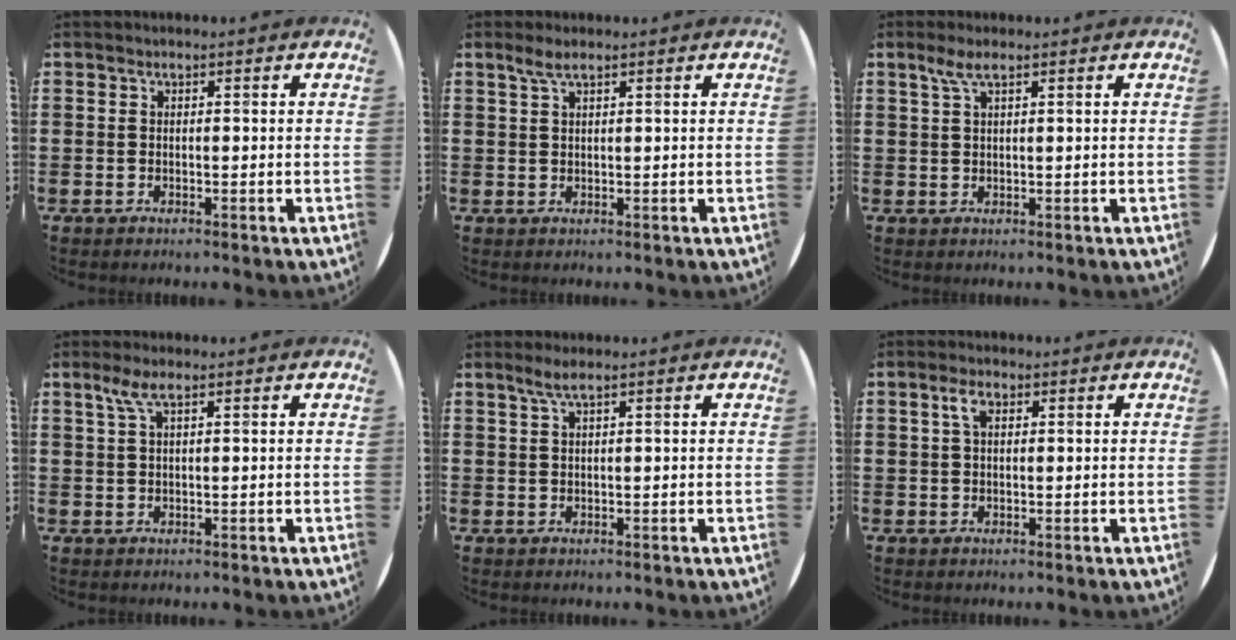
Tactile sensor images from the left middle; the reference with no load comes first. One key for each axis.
{"total": 2.0, "fx": 1.4, "fy": 0.3, "fz": 1.4, "tx": -0.030, "ty": 0.003, "tz": 0.024}
{"total": 2.4, "fx": 1.4, "fy": 0.4, "fz": 1.9, "tx": -0.041, "ty": 0.004, "tz": 0.024}
{"total": 2.7, "fx": 1.4, "fy": 0.5, "fz": 2.3, "tx": -0.048, "ty": 0.005, "tz": 0.024}
{"total": 1.9, "fx": 1.2, "fy": 0.0, "fz": 1.5, "tx": -0.032, "ty": 0.001, "tz": 0.020}
{"total": 2.6, "fx": 1.2, "fy": 1.3, "fz": 1.9, "tx": -0.035, "ty": 0.005, "tz": 0.019}